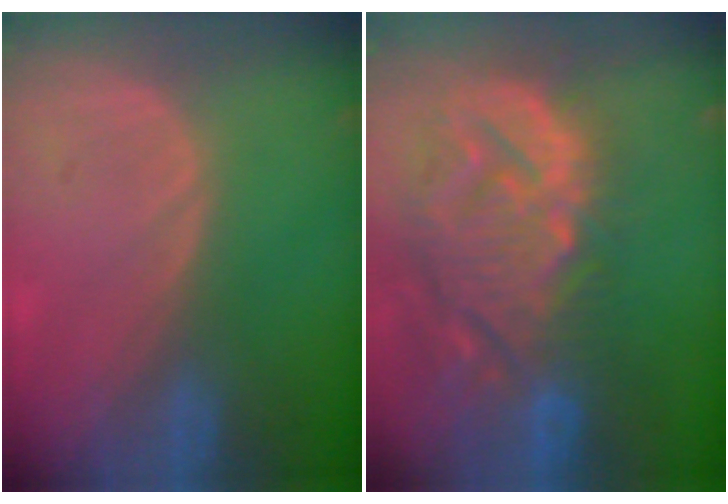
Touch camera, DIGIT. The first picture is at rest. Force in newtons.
{"total": 14.5, "press": 12.4, "slide": 7.6}